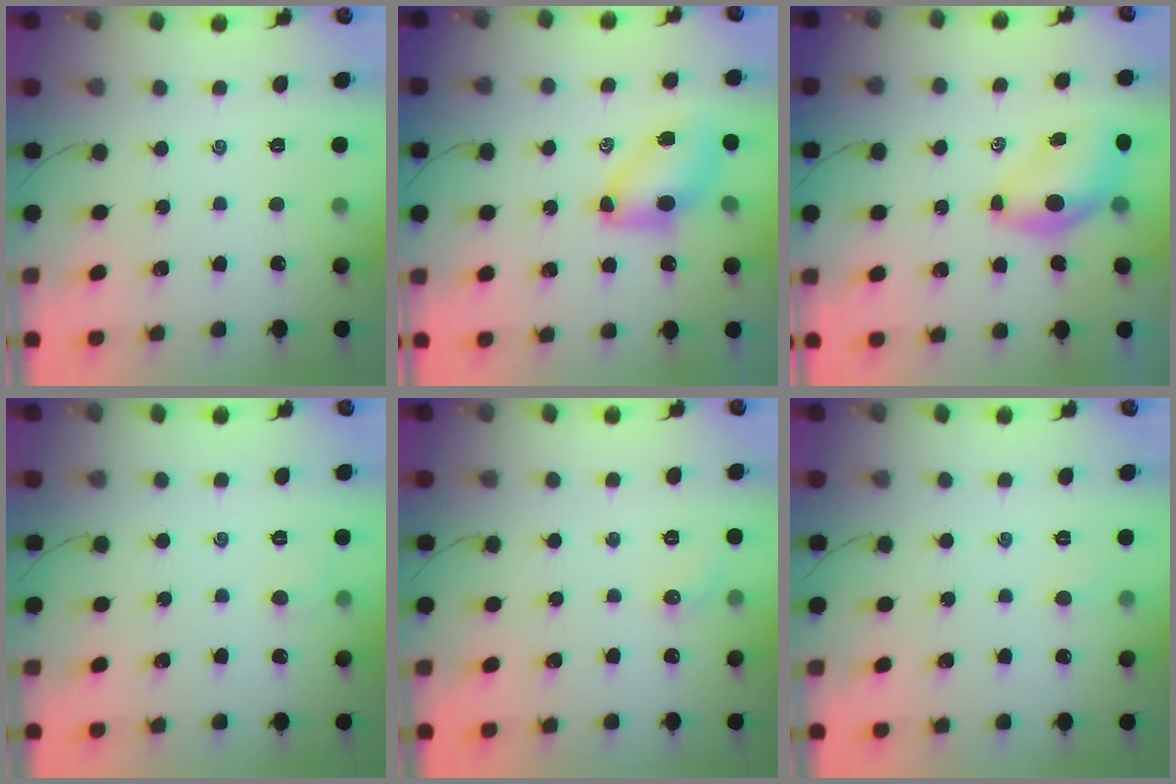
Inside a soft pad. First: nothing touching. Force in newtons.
{"total": 7.7, "press": 7.7, "slide": 0.9}
{"total": 6.8, "press": 6.6, "slide": 1.6}
{"total": 3.9, "press": 3.7, "slide": 1.2}
{"total": 5.1, "press": 4.9, "slide": 1.5}
{"total": 3.2, "press": 3.0, "slide": 1.0}